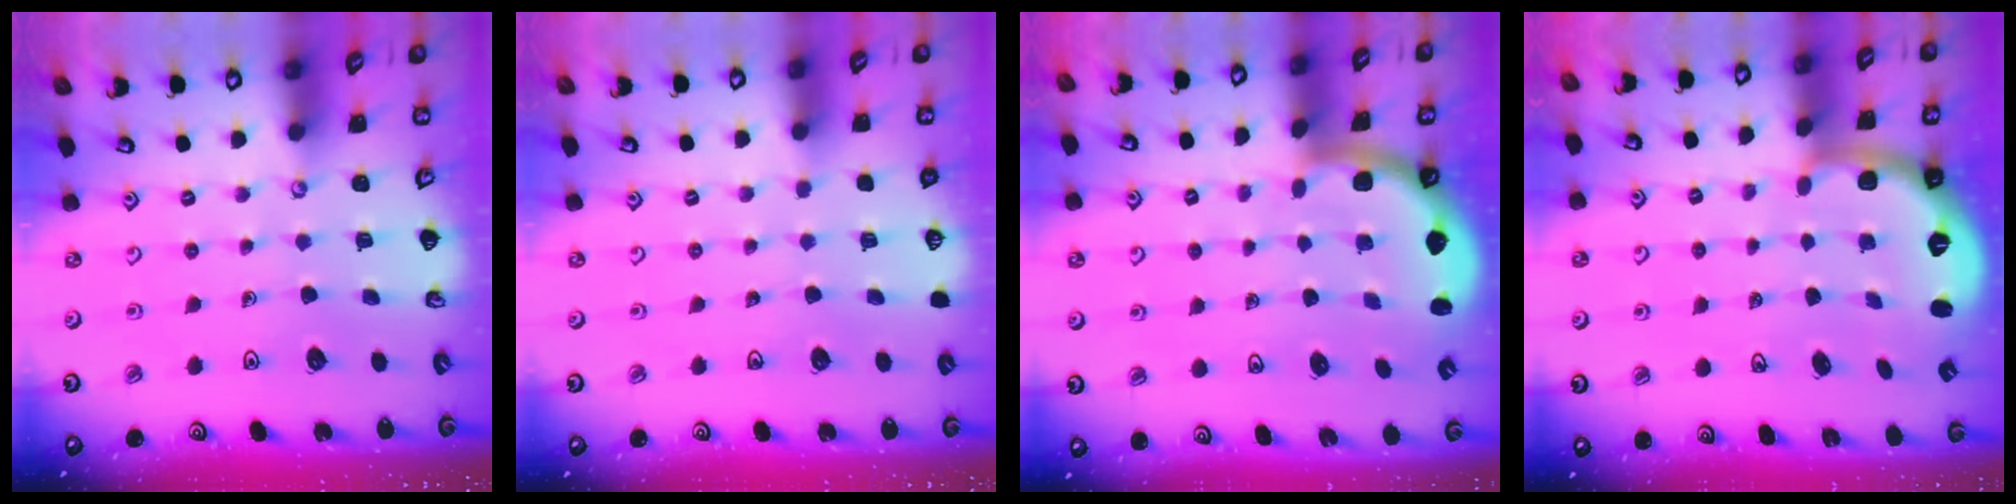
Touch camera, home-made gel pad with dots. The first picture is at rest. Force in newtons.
{"total": 0.0}
{"total": 1.8, "press": 1.8, "slide": 0.3}
{"total": 2.7, "press": 1.8, "slide": 2.0}